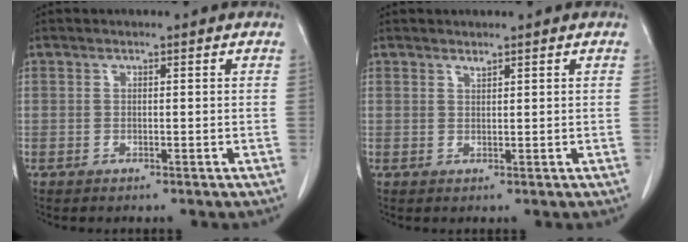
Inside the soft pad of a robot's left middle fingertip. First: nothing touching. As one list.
[{"total": 0.7, "force": [0.6, -0.1, 0.2], "torque": [-0.009, -0.007, 0.012]}]